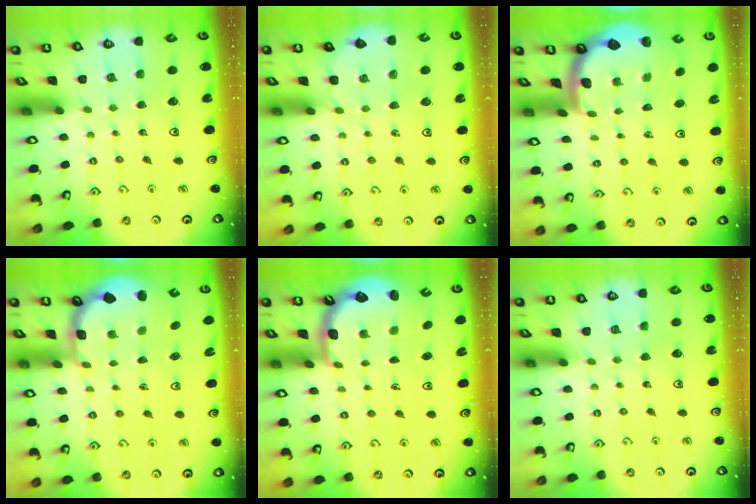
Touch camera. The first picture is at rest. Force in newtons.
{"total": 1.6, "press": 1.5, "slide": 0.2}
{"total": 1.2, "press": 1.2, "slide": 0.1}
{"total": 2.9, "press": 1.8, "slide": 2.3}
{"total": 2.6, "press": 2.2, "slide": 1.4}
{"total": 0.0}